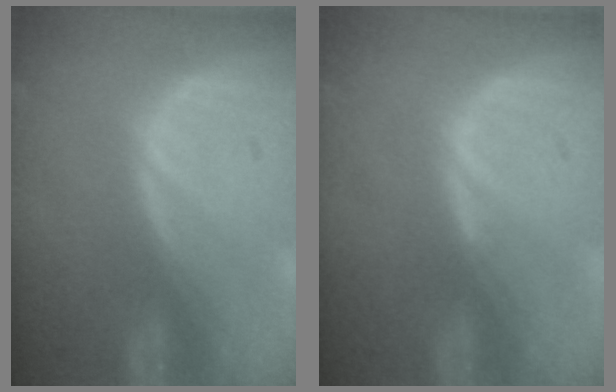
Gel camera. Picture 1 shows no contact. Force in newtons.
{"total": 0.5, "press": 0.5, "slide": 0.1}